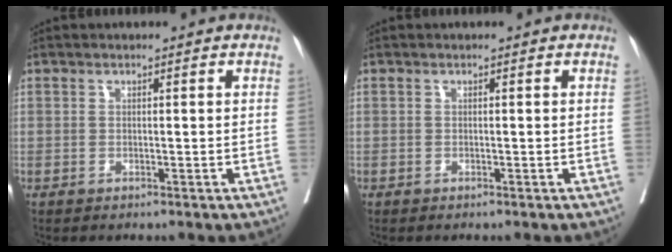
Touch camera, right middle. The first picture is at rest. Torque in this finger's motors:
{"motor_torque": [0.26, -0.32, -0.10, -0.04]}